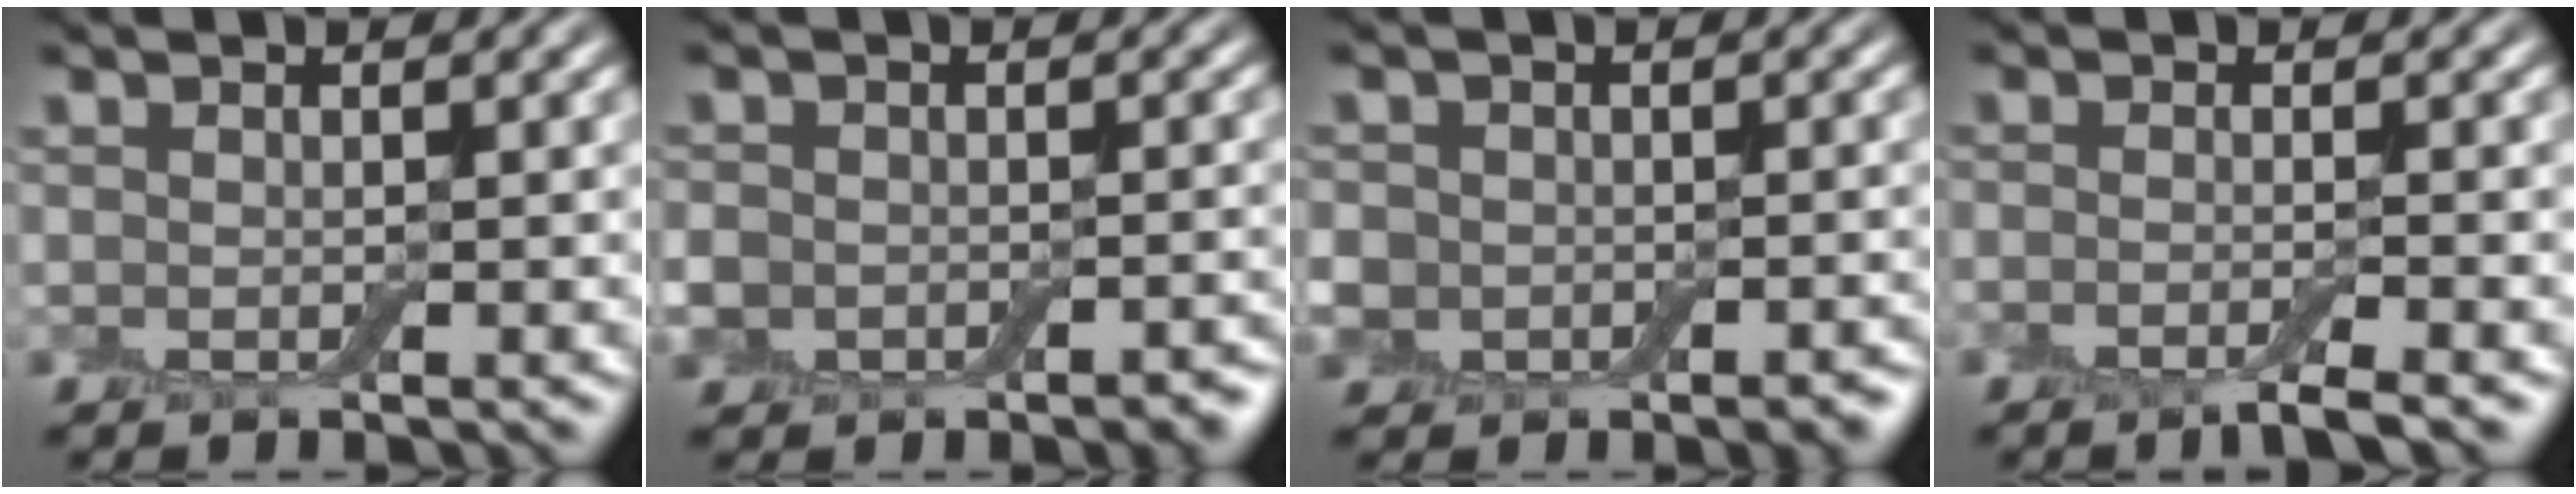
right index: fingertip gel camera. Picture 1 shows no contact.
{"total": 4.5, "force": [-2.1, 3.4, 2.0], "torque": [-0.026, -0.002, -0.040]}
{"total": 6.6, "force": [-2.4, 5.6, 2.5], "torque": [-0.029, -0.012, -0.051]}
{"total": 2.6, "force": [-1.6, 0.4, 1.9], "torque": [-0.027, -0.003, -0.039]}